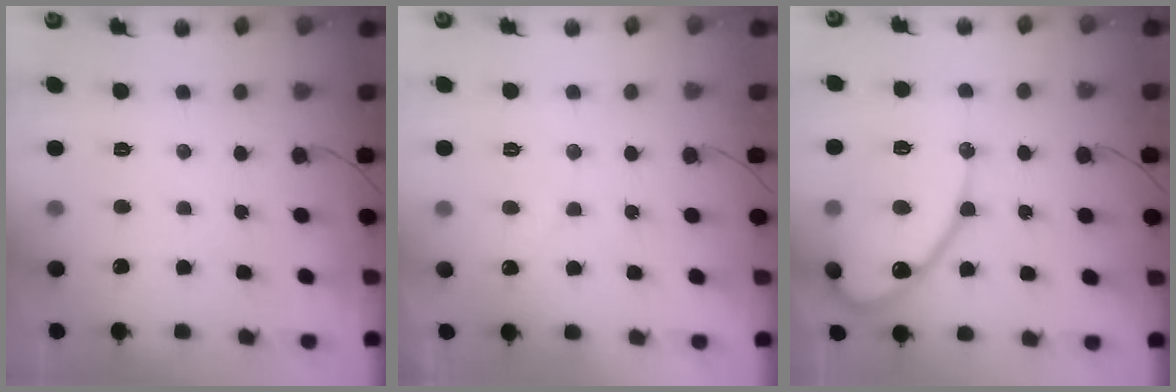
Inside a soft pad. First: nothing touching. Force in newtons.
{"total": 2.1, "press": 2.1, "slide": 0.1}
{"total": 16.4, "press": 16.3, "slide": 1.4}